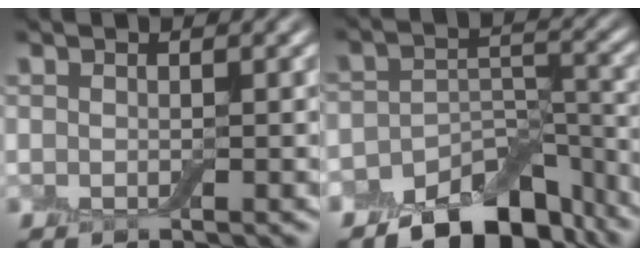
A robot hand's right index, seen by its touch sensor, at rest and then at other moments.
{"total": 8.7, "force": [-6.3, 4.4, 4.0], "torque": [-0.051, -0.013, -0.103]}